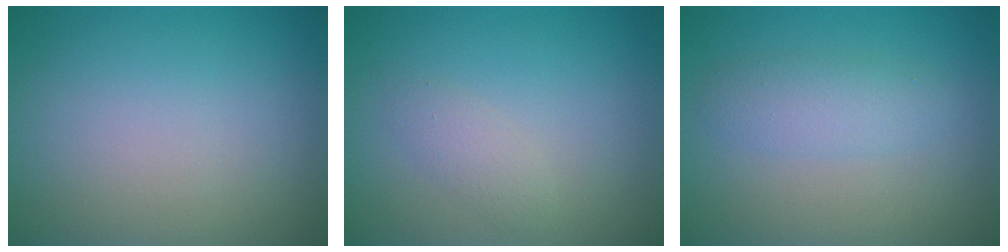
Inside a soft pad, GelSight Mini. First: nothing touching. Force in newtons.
{"total": 1.3, "press": 1.3, "slide": 0.1}
{"total": 2.4, "press": 2.4, "slide": 0.0}